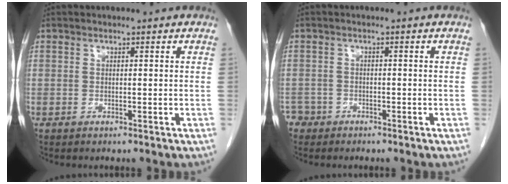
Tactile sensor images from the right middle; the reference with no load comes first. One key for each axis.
{"total": 2.2, "fx": -1.6, "fy": 1.4, "fz": -0.4, "tx": 0.000, "ty": 0.007, "tz": -0.032}